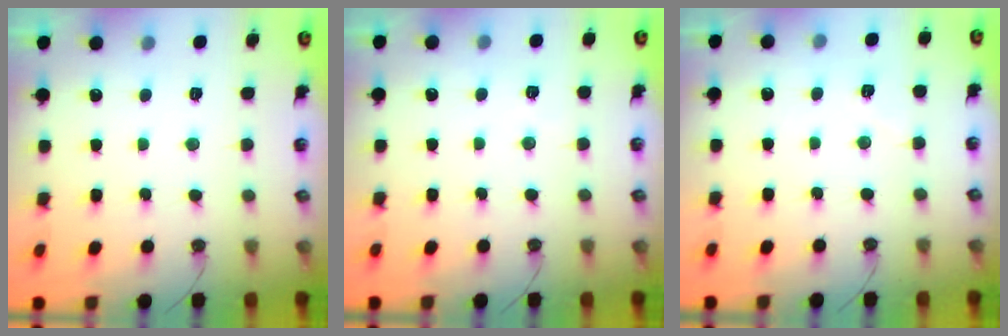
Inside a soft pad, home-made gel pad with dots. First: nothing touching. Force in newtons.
{"total": 2.7, "press": 2.5, "slide": 1.1}
{"total": 4.3, "press": 3.8, "slide": 1.9}